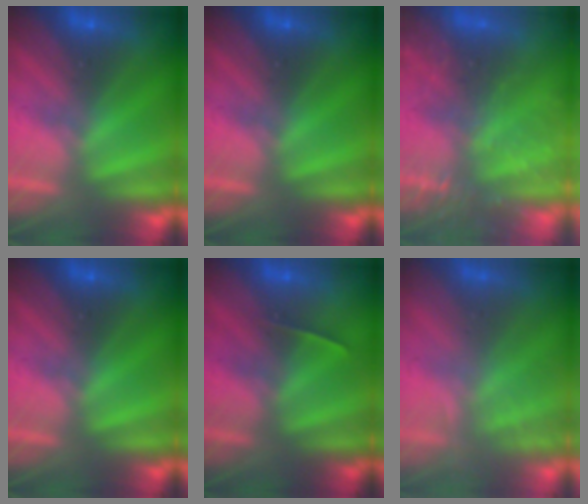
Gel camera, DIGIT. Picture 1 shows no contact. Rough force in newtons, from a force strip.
{"total": 0.0}
{"total": 7.4}
{"total": 0.0}
{"total": 1.4}
{"total": 2.3}